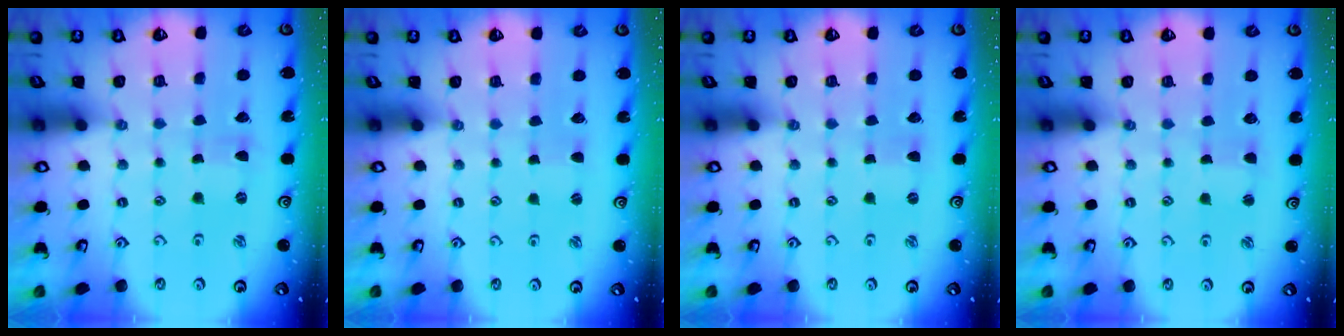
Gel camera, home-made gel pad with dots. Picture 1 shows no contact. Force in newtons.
{"total": 0.0}
{"total": 0.0}
{"total": 1.4, "press": 1.3, "slide": 0.2}